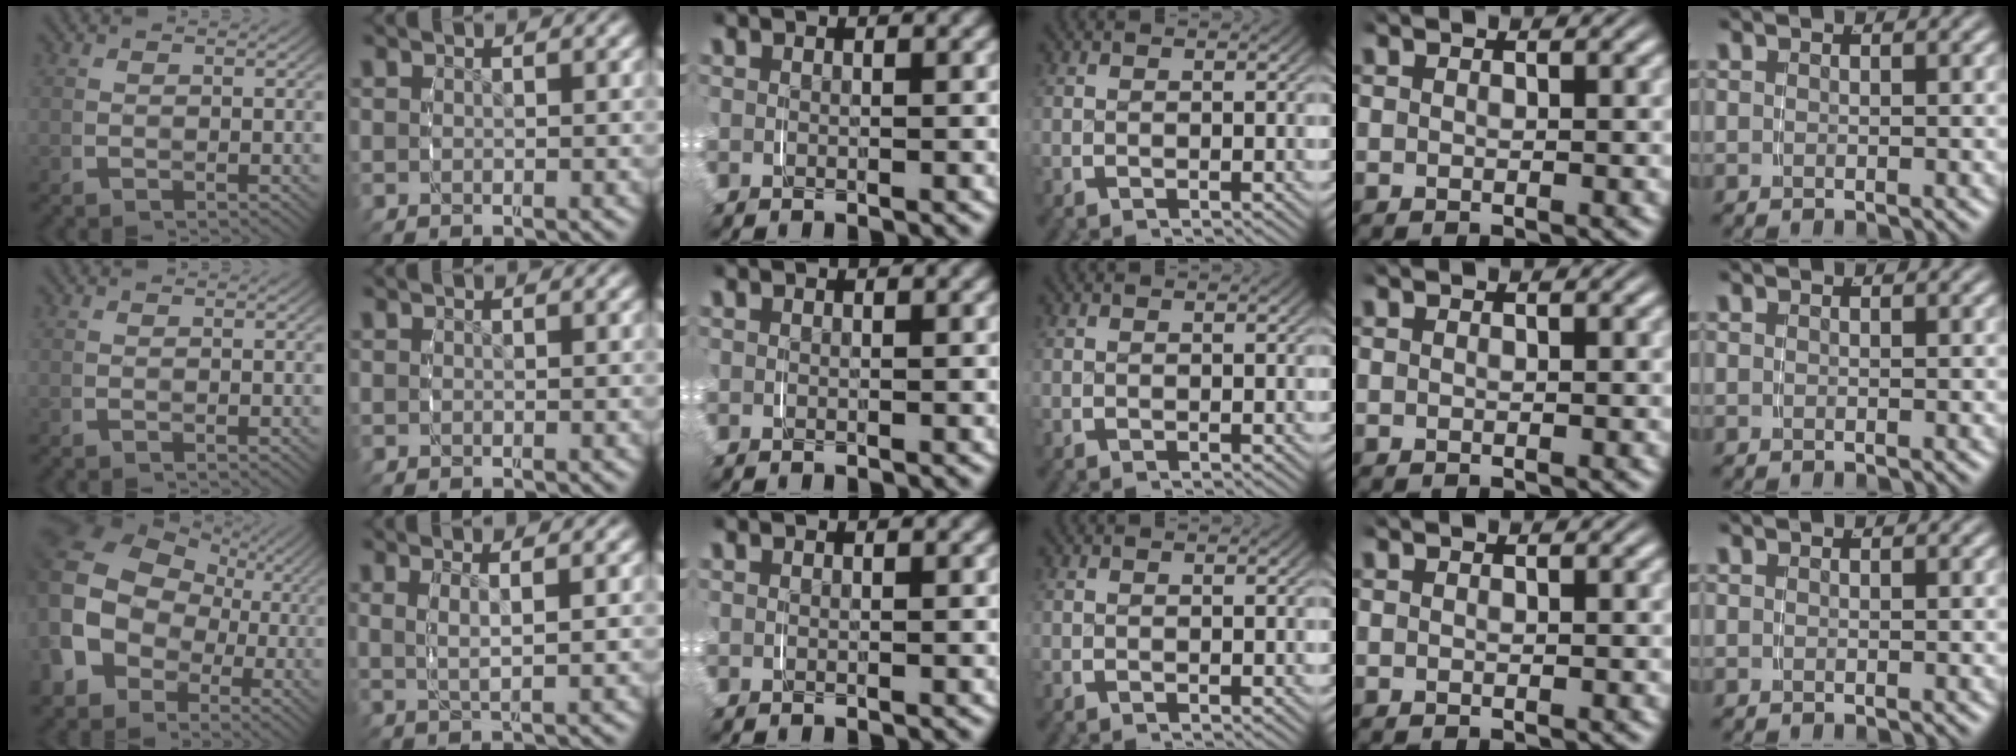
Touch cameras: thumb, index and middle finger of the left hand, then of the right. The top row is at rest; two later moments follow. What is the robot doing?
{"motion": "grasp_and_lifting", "object": "napkin"}